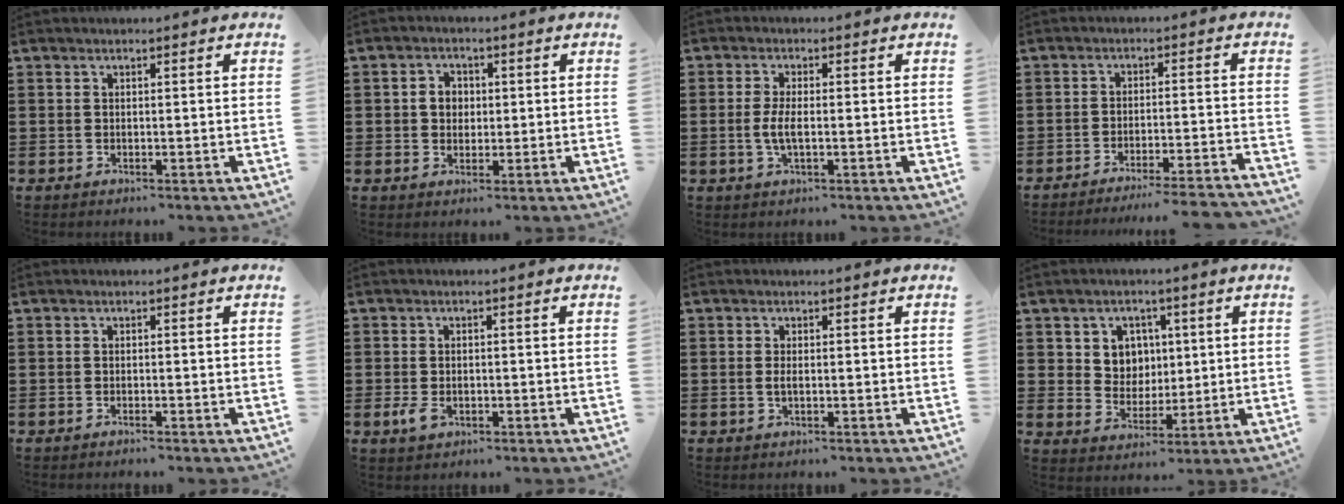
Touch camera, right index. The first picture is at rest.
{"total": 3.1, "force": [0.2, 2.7, 1.5], "torque": [-0.037, 0.012, 0.000]}
{"total": 3.6, "force": [-0.6, 1.1, 3.4], "torque": [-0.081, -0.005, -0.018]}
{"total": 4.1, "force": [-3.9, -0.7, 1.2], "torque": [-0.021, -0.011, -0.079]}
{"total": 0.7, "force": [-0.6, -0.2, 0.1], "torque": [-0.004, -0.004, -0.013]}
{"total": 2.4, "force": [-0.9, 1.5, 1.6], "torque": [-0.046, -0.005, -0.020]}
{"total": 1.1, "force": [-0.1, 0.3, 1.0], "torque": [-0.020, 0.001, -0.002]}
{"total": 5.3, "force": [1.7, 4.8, 1.3], "torque": [-0.042, 0.014, 0.029]}